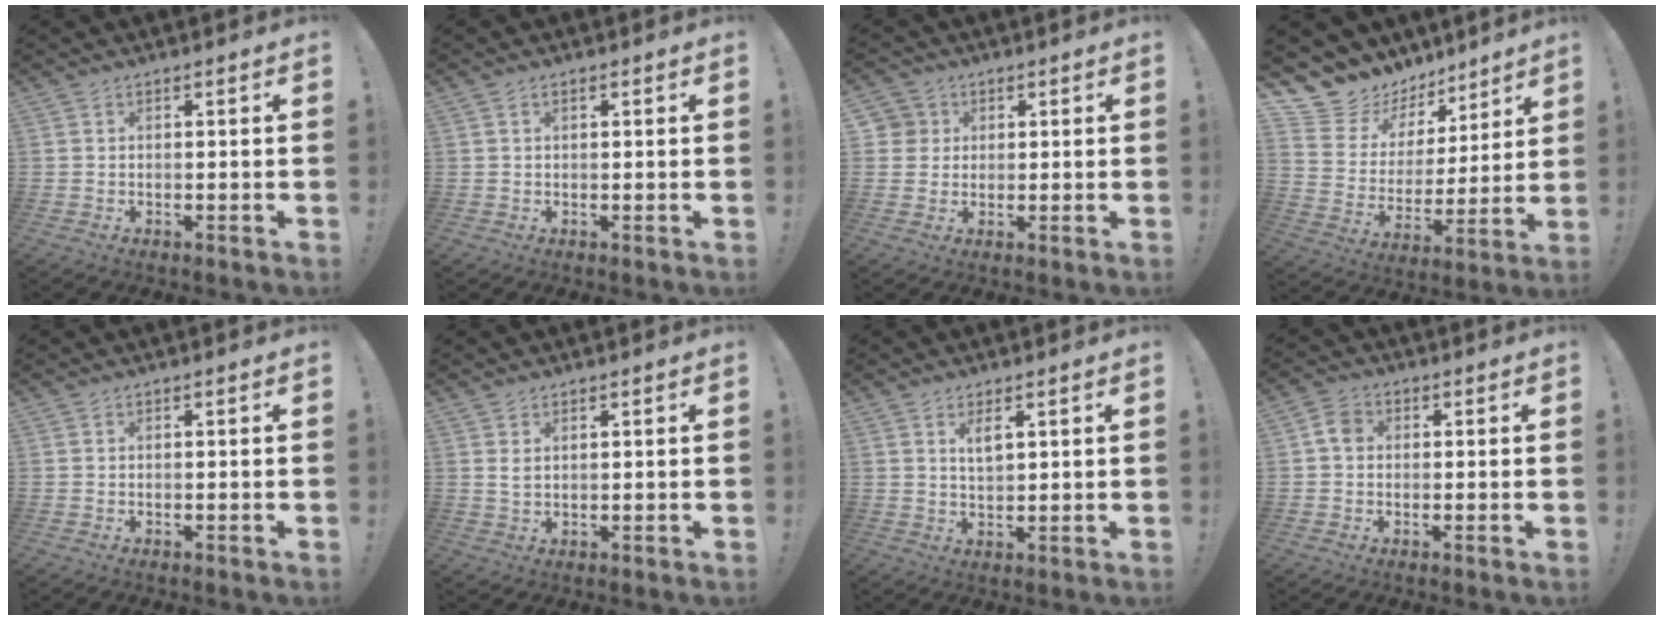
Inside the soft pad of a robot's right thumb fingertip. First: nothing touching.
{"total": 0.7, "force": [0.4, 0.3, 0.5], "torque": [-0.012, 0.002, 0.009]}
{"total": 4.5, "force": [1.3, 4.3, 0.6], "torque": [-0.010, -0.006, 0.025]}
{"total": 11.7, "force": [9.1, 7.3, 1.0], "torque": [-0.032, -0.082, 0.180]}
{"total": 0.0}
{"total": 2.2, "force": [1.1, 1.1, 1.5], "torque": [-0.021, -0.003, 0.019]}
{"total": 3.8, "force": [1.8, 1.4, 3.0], "torque": [-0.048, -0.011, 0.029]}
{"total": 4.7, "force": [0.4, 3.6, 3.0], "torque": [-0.051, 0.012, 0.010]}